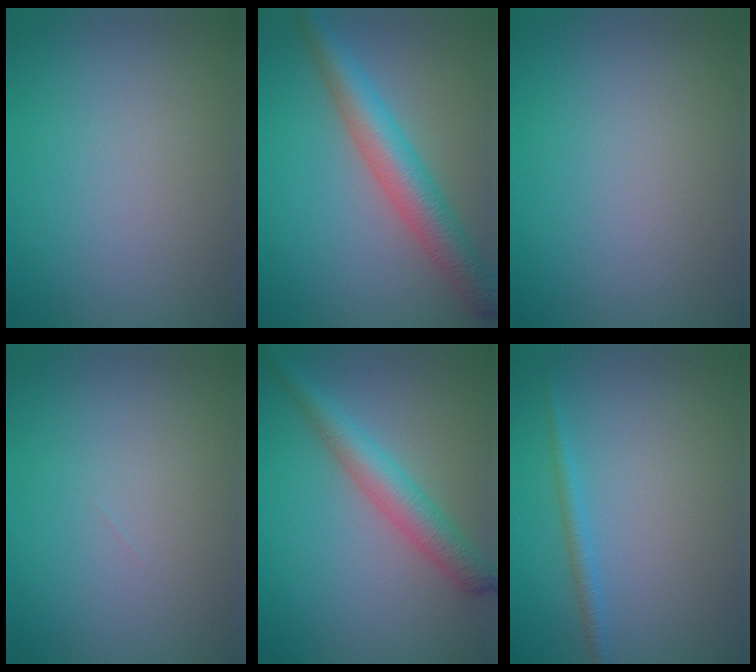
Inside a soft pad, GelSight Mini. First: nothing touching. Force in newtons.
{"total": 5.8, "press": 5.8, "slide": 0.1}
{"total": 0.0}
{"total": 0.0}
{"total": 4.0, "press": 4.0, "slide": 0.1}
{"total": 1.4, "press": 1.4, "slide": 0.1}